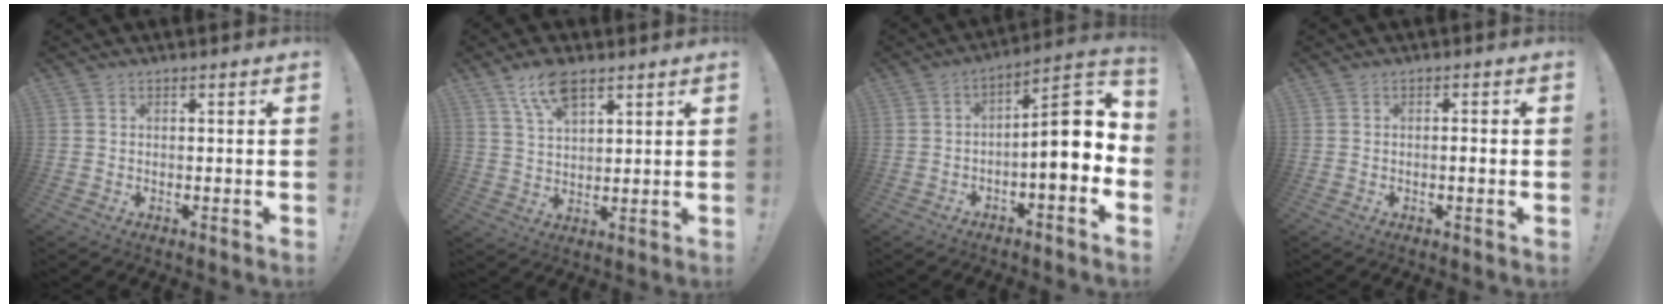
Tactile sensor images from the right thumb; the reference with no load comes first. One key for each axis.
{"total": 9.0, "fx": 5.8, "fy": 4.0, "fz": 5.7, "tx": -0.106, "ty": -0.017, "tz": 0.107}
{"total": 12.5, "fx": -1.0, "fy": 3.2, "fz": 12.1, "tx": -0.175, "ty": 0.004, "tz": -0.021}
{"total": 1.9, "fx": -0.5, "fy": -0.1, "fz": 1.8, "tx": -0.031, "ty": 0.001, "tz": -0.012}